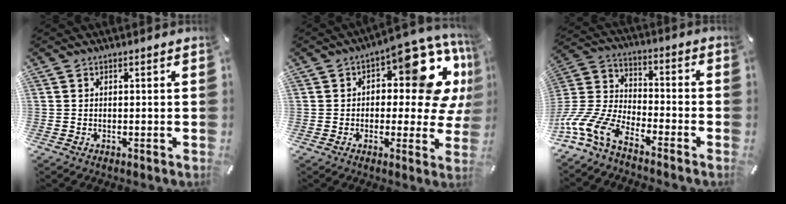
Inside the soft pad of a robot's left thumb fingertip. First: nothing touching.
{"total": 16.3, "force": [6.6, 7.6, 12.8], "torque": [-0.148, -0.057, 0.106]}
{"total": 12.8, "force": [-10.0, 5.3, 6.1], "torque": [-0.148, 0.027, -0.200]}